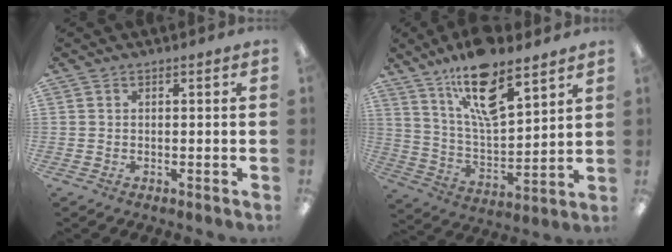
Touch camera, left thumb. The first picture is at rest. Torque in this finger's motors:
{"motor_torque": [0.49, 0.37, 1.22, -1.56, 0.18]}